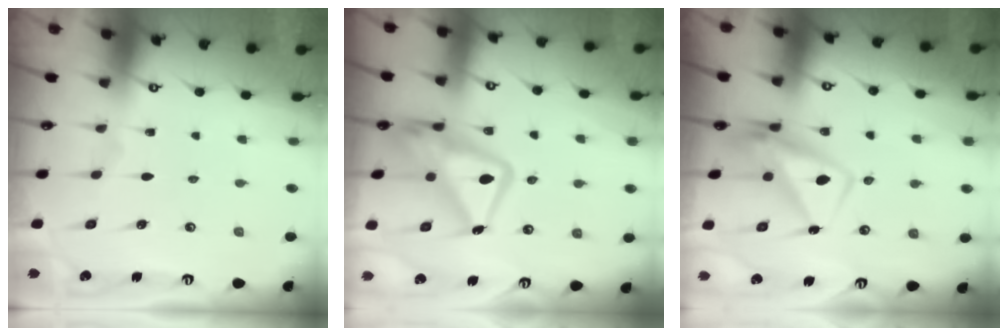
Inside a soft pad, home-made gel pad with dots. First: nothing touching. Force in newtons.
{"total": 17.2, "press": 17.1, "slide": 1.6}
{"total": 8.5, "press": 8.3, "slide": 1.5}